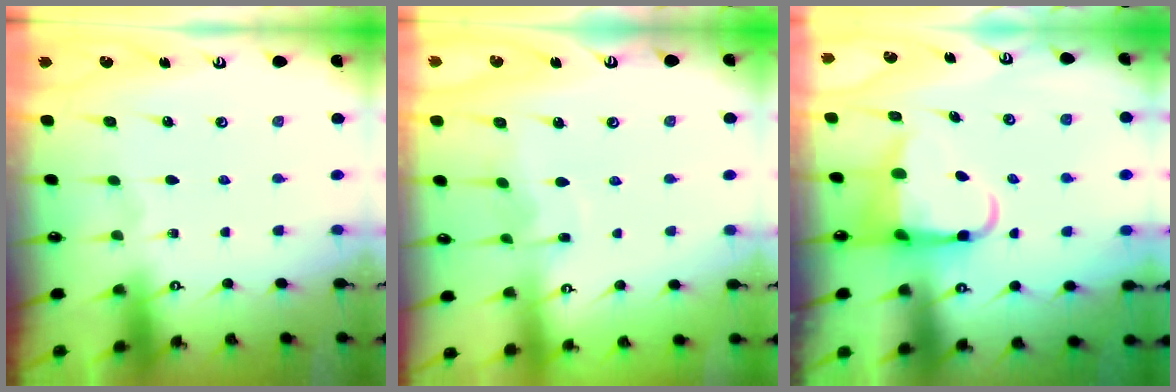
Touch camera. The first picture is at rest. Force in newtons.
{"total": 3.7, "press": 3.7, "slide": 0.4}
{"total": 6.6, "press": 6.6, "slide": 1.1}